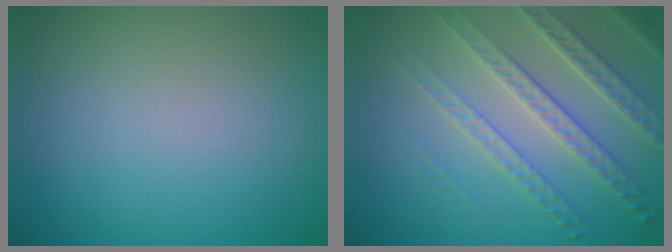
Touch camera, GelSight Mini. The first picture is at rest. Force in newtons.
{"total": 5.3, "press": 4.2, "slide": 3.2}